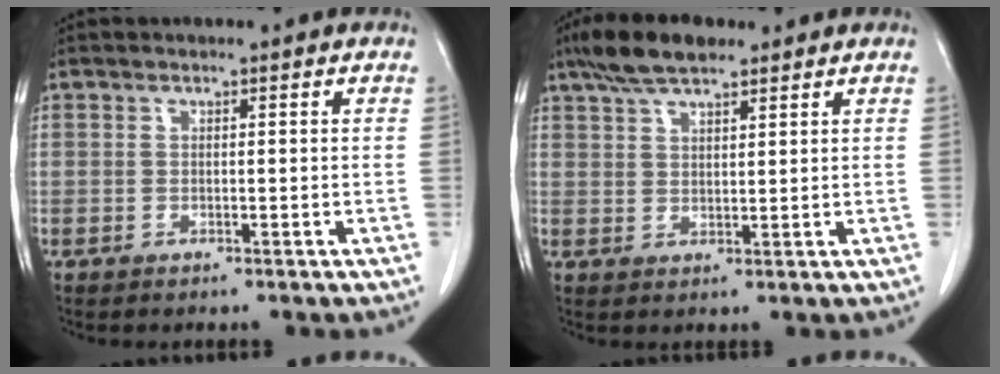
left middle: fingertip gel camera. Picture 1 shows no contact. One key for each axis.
{"total": 7.2, "fx": 5.4, "fy": 2.0, "fz": 4.2, "tx": -0.087, "ty": 0.018, "tz": 0.099}